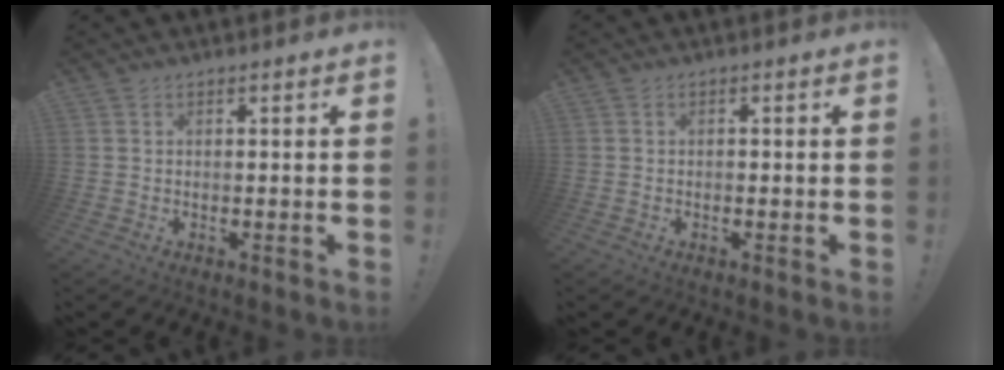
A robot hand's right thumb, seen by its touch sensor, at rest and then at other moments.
{"total": 0.7, "force": [-0.6, 0.2, 0.1], "torque": [-0.002, 0.001, -0.012]}